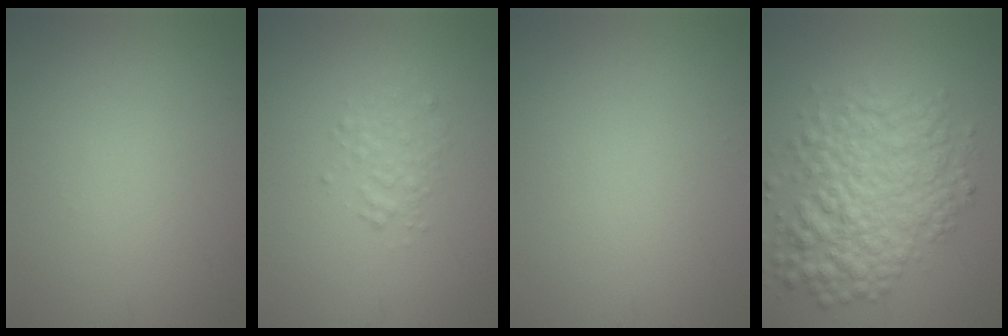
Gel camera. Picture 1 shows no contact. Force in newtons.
{"total": 1.8, "press": 1.8, "slide": 0.0}
{"total": 0.0}
{"total": 7.4, "press": 7.4, "slide": 0.1}